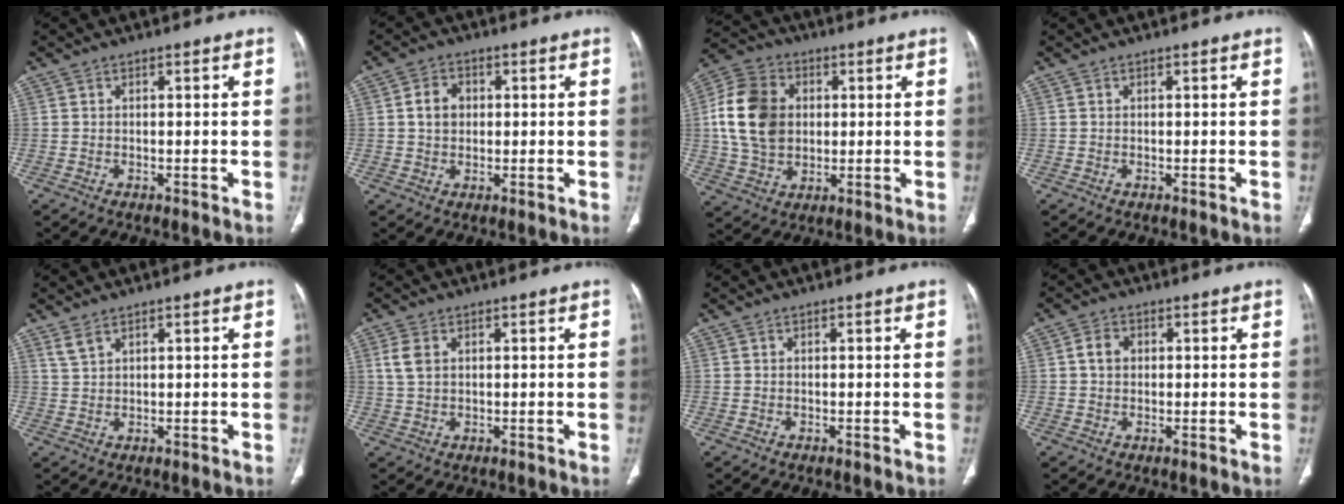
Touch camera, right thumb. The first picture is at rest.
{"total": 4.8, "force": [0.7, 3.8, 2.8], "torque": [-0.036, 0.005, 0.008]}
{"total": 14.7, "force": [1.7, 11.3, 9.2], "torque": [-0.161, 0.009, 0.031]}
{"total": 0.0}
{"total": 2.4, "force": [1.9, 0.9, 1.3], "torque": [-0.028, -0.001, 0.048]}
{"total": 4.0, "force": [1.3, 2.5, 2.8], "torque": [-0.065, 0.003, 0.032]}
{"total": 0.0}
{"total": 3.3, "force": [0.5, 2.6, 1.9], "torque": [-0.026, 0.006, 0.007]}